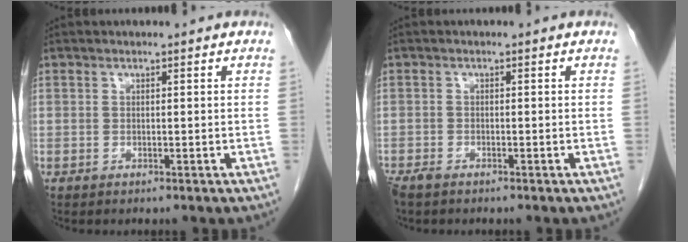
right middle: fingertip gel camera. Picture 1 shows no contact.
{"total": 2.4, "force": [-2.0, 0.8, 1.2], "torque": [-0.024, -0.007, -0.029]}